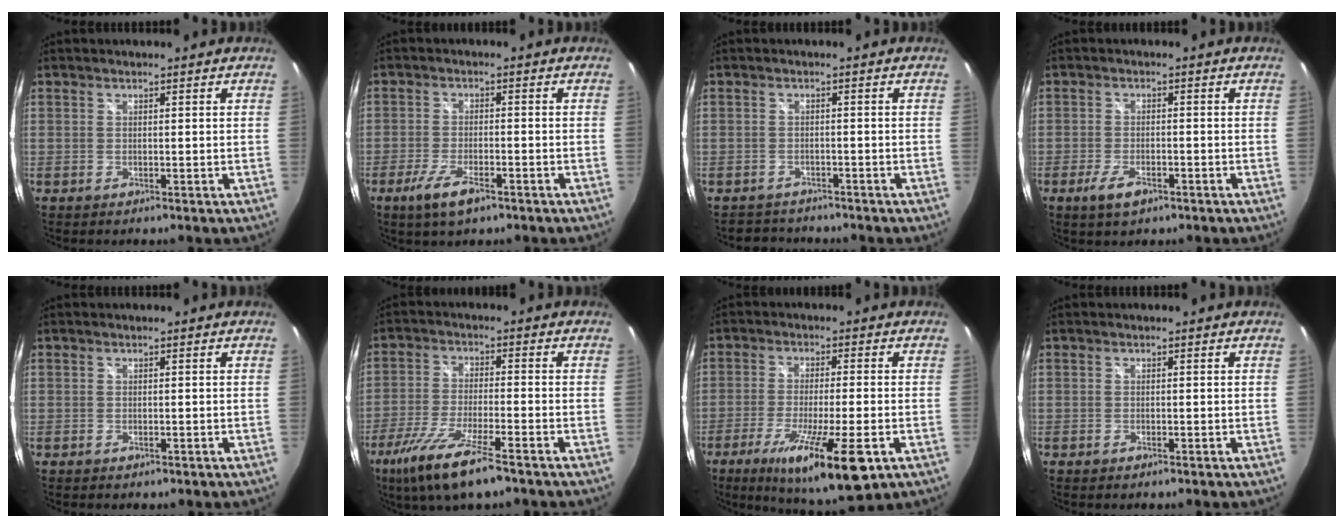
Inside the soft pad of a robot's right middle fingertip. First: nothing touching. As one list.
[{"total": 6.1, "force": [-3.7, 1.8, 4.5], "torque": [-0.108, -0.014, -0.069]}, {"total": 3.8, "force": [-3.4, 1.7, 0.0], "torque": [-0.009, 0.005, -0.055]}, {"total": 4.4, "force": [-2.6, 1.9, 3.1], "torque": [-0.074, -0.010, -0.046]}, {"total": 0.0}, {"total": 12.6, "force": [-8.2, 2.2, 9.3], "torque": [-0.205, -0.038, -0.155]}, {"total": 16.2, "force": [-7.9, 2.7, 13.8], "torque": [-0.254, -0.051, -0.125]}, {"total": 0.0}]